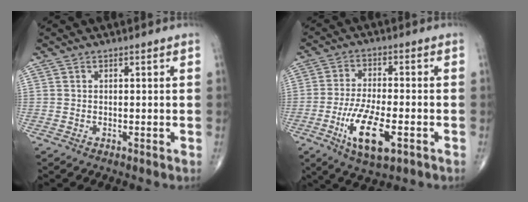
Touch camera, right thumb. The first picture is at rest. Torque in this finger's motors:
{"motor_torque": [0.26, 1.42, 0.59, 0.28, 0.40]}